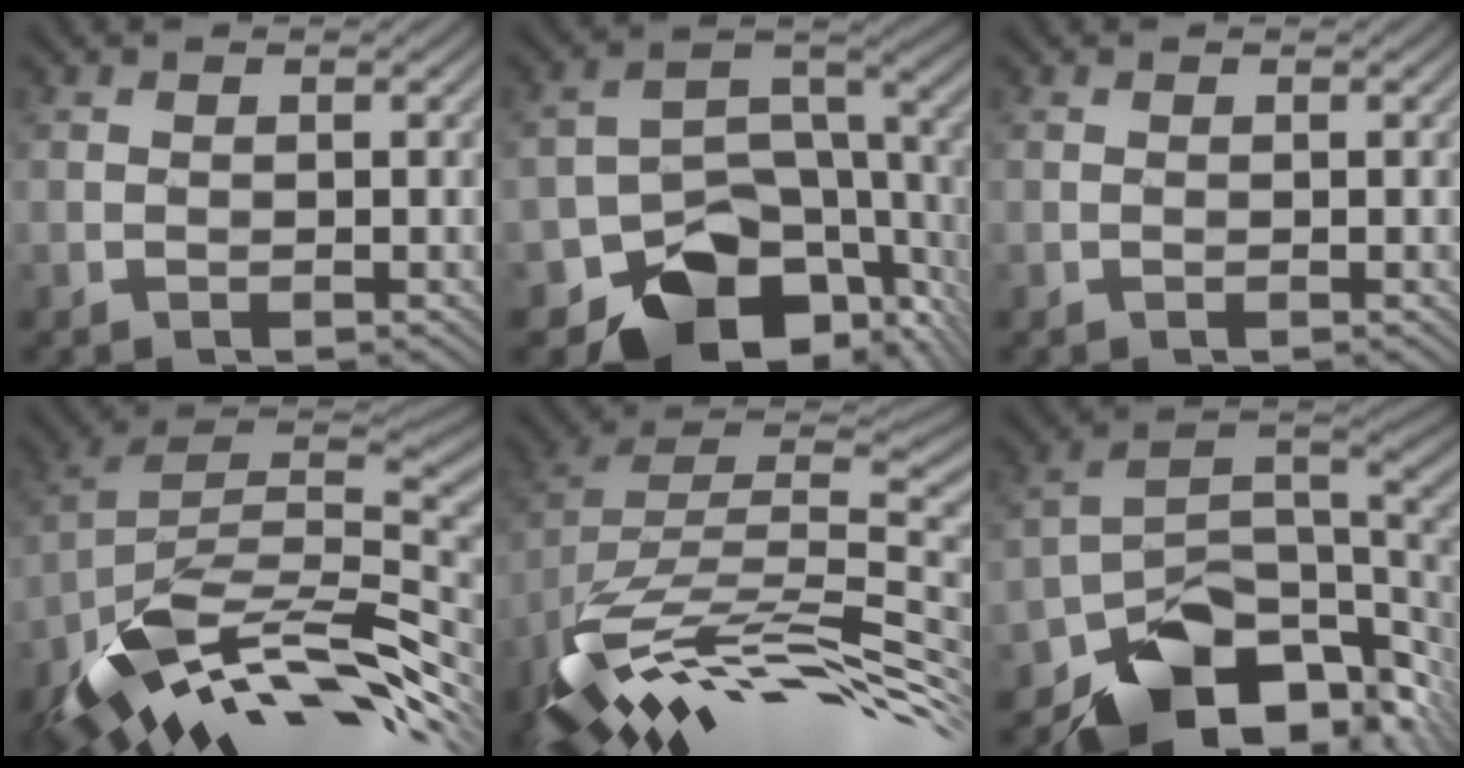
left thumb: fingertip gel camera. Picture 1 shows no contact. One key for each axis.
{"total": 12.8, "fx": -6.5, "fy": 8.7, "fz": 6.9, "tx": -0.106, "ty": -0.031, "tz": -0.102}
{"total": 0.0}
{"total": 15.3, "fx": -7.4, "fy": 6.6, "fz": 11.6, "tx": -0.234, "ty": -0.002, "tz": -0.144}
{"total": 15.1, "fx": -6.6, "fy": 5.6, "fz": 12.3, "tx": -0.246, "ty": 0.010, "tz": -0.117}
{"total": 14.6, "fx": -8.8, "fy": 7.6, "fz": 8.8, "tx": -0.163, "ty": -0.027, "tz": -0.127}